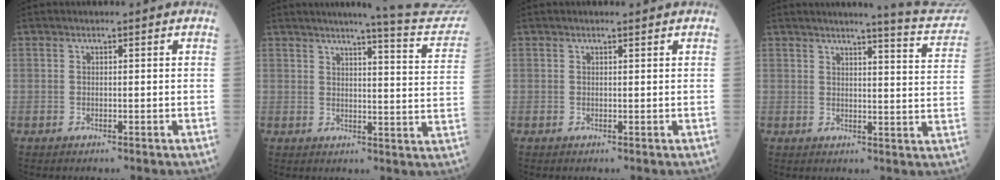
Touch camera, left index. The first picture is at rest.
{"total": 13.9, "force": [13.2, -1.2, 4.2], "torque": [-0.049, -0.075, 0.138]}
{"total": 0.6, "force": [0.5, 0.0, 0.2], "torque": [-0.011, -0.002, 0.008]}
{"total": 10.5, "force": [10.0, -0.9, 3.1], "torque": [-0.033, -0.056, 0.099]}